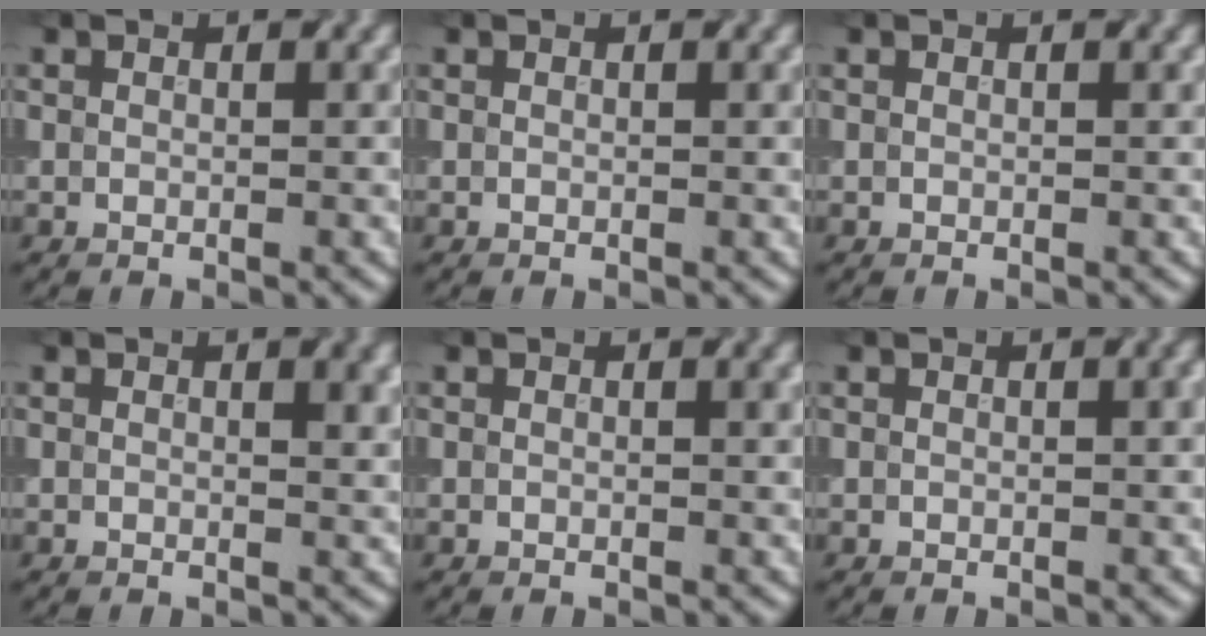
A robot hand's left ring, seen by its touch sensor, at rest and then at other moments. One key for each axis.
{"total": 0.0}
{"total": 0.0}
{"total": 1.9, "fx": 0.6, "fy": 0.9, "fz": 1.6, "tx": -0.016, "ty": 0.000, "tz": 0.014}
{"total": 0.6, "fx": 0.2, "fy": 0.2, "fz": 0.5, "tx": -0.003, "ty": 0.000, "tz": 0.006}
{"total": 0.6, "fx": 0.2, "fy": 0.3, "fz": 0.5, "tx": -0.006, "ty": 0.002, "tz": 0.002}